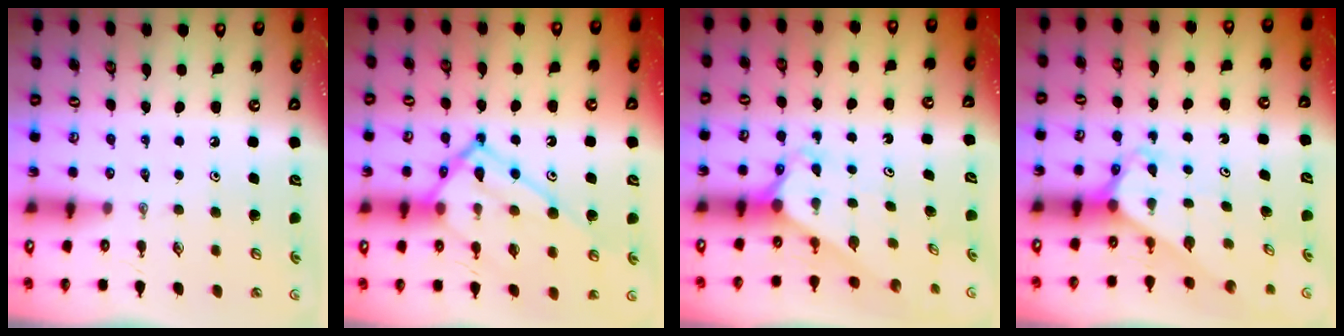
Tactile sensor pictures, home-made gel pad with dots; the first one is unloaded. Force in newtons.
{"total": 18.9, "press": 18.8, "slide": 1.7}
{"total": 2.4, "press": 2.4, "slide": 0.2}
{"total": 2.6, "press": 2.6, "slide": 0.2}